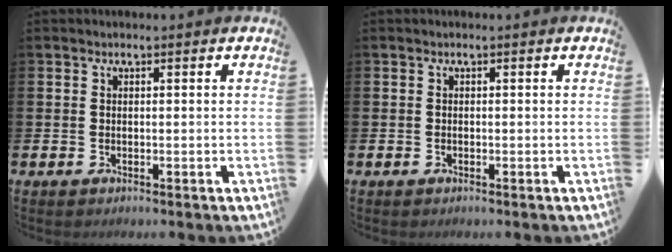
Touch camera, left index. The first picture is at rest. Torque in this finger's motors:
{"motor_torque": [-0.15, 0.05, -0.06, -0.01]}